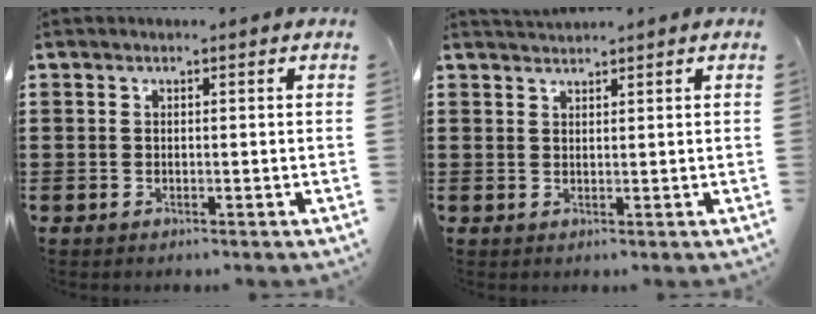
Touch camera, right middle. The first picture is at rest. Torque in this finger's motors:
{"motor_torque": [0.08, -0.36, -0.06, -0.02]}